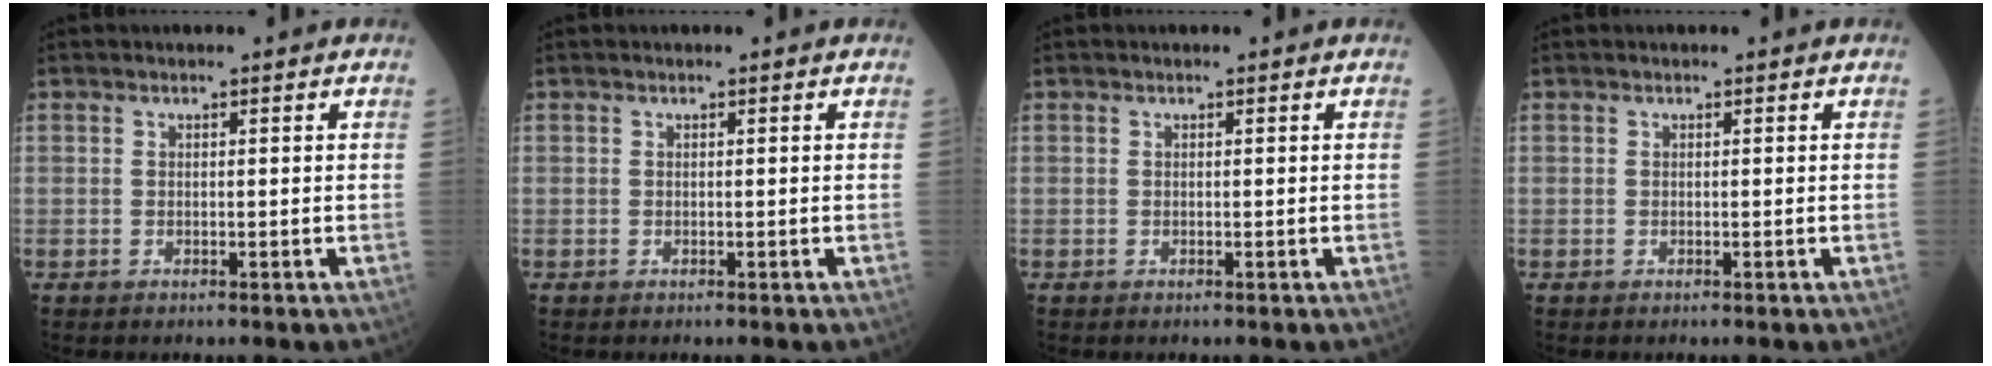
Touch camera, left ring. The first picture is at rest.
{"total": 0.0}
{"total": 0.0}
{"total": 0.0}